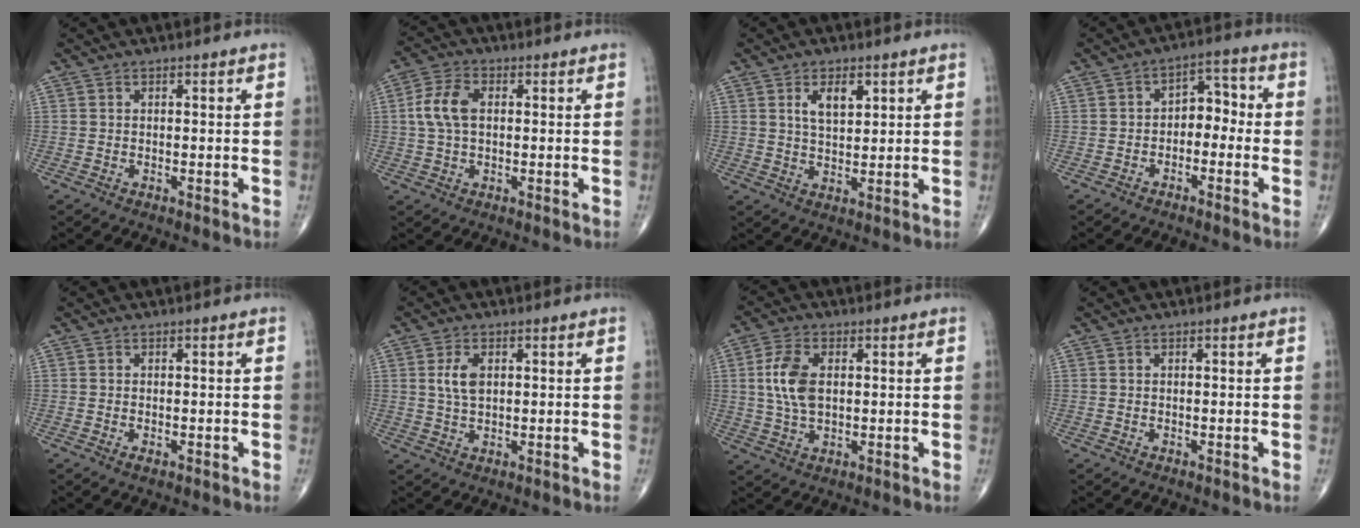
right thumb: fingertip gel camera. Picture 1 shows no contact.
{"total": 6.6, "force": [0.8, 3.9, 5.3], "torque": [-0.118, 0.015, 0.011]}
{"total": 5.3, "force": [2.3, 2.6, 3.9], "torque": [-0.056, -0.016, 0.042]}
{"total": 5.7, "force": [-1.5, 3.8, 4.0], "torque": [-0.031, 0.039, -0.036]}
{"total": 0.9, "force": [-0.4, 0.5, 0.7], "torque": [-0.012, -0.001, -0.006]}
{"total": 4.2, "force": [1.0, 2.3, 3.4], "torque": [-0.068, -0.003, 0.020]}
{"total": 7.9, "force": [1.2, 4.4, 6.4], "torque": [-0.134, 0.001, 0.023]}
{"total": 0.0}